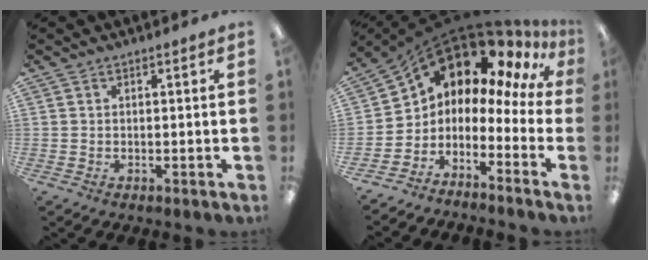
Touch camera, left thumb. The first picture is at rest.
{"total": 9.9, "force": [8.1, 4.5, 3.5], "torque": [-0.065, -0.084, 0.131]}